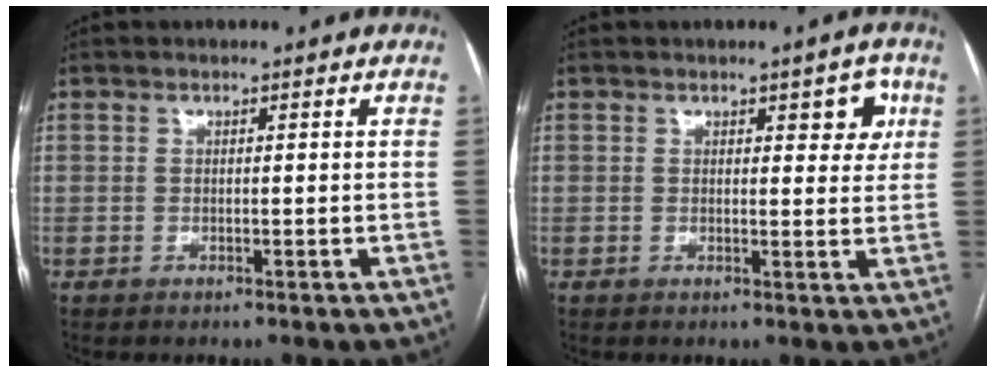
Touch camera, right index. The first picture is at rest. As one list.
[{"total": 4.1, "force": [1.7, 1.7, 3.2], "torque": [-0.029, 0.004, 0.017]}]